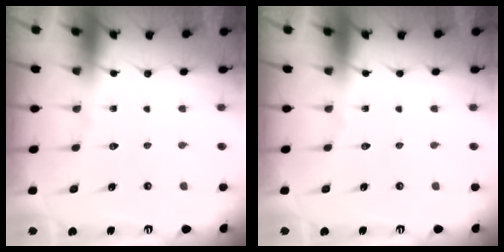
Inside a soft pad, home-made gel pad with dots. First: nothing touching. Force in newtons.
{"total": 0.0}